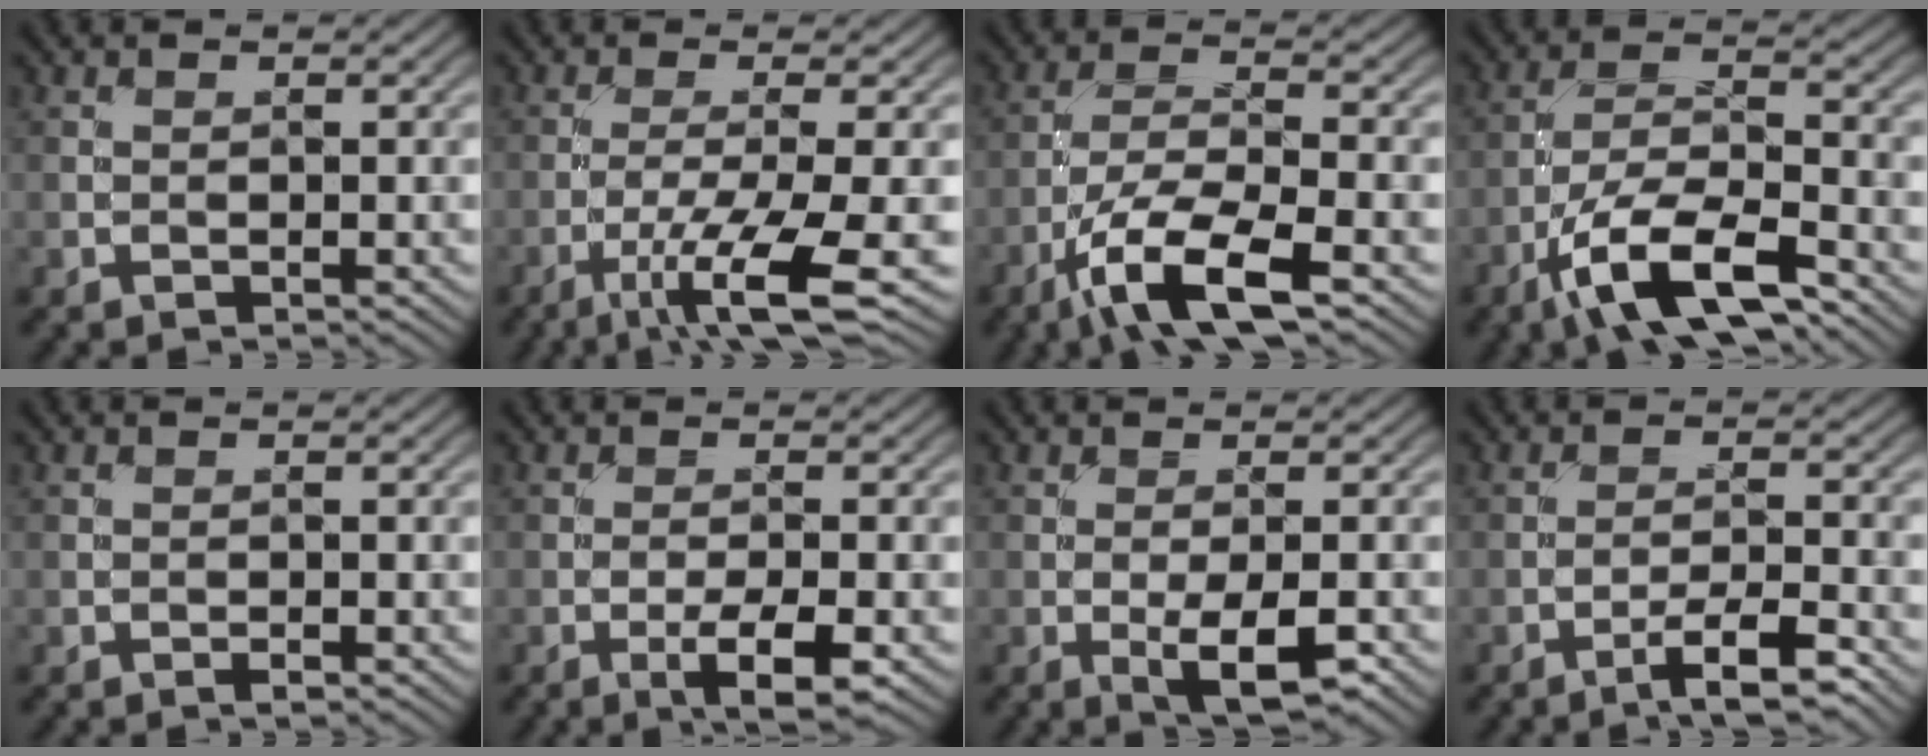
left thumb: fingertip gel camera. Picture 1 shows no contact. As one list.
[{"total": 8.5, "force": [-4.0, 1.3, 7.4], "torque": [-0.126, 0.000, -0.073]}, {"total": 9.7, "force": [-5.3, 2.7, 7.7], "torque": [-0.145, -0.002, -0.108]}, {"total": 11.4, "force": [-6.8, 3.8, 8.3], "torque": [-0.155, 0.001, -0.137]}, {"total": 0.6, "force": [-0.4, 0.2, 0.4], "torque": [-0.006, 0.001, -0.008]}, {"total": 4.5, "force": [-2.1, 0.9, 3.8], "torque": [-0.067, 0.003, -0.033]}, {"total": 4.5, "force": [-1.5, 1.4, 4.0], "torque": [-0.071, -0.001, -0.025]}, {"total": 5.4, "force": [-3.8, 0.8, 3.8], "torque": [-0.061, 0.009, -0.065]}]